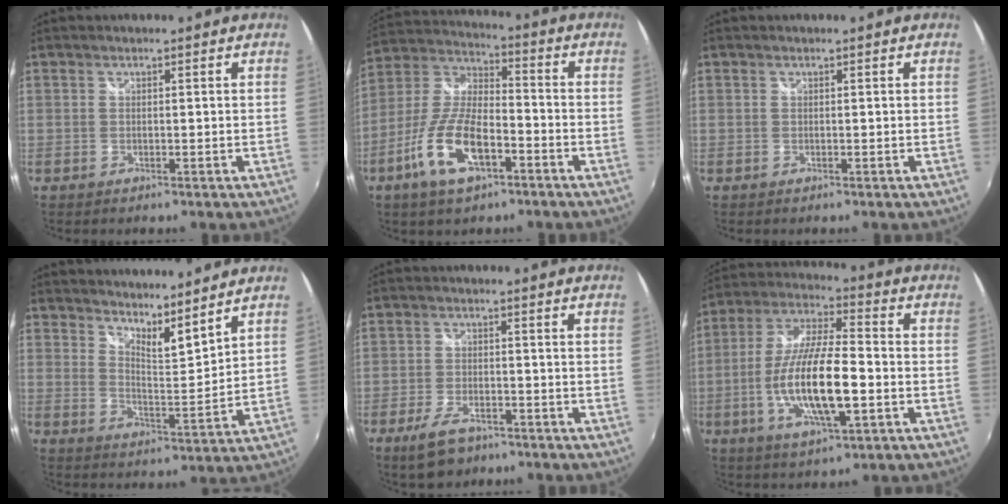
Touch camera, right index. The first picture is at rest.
{"total": 14.4, "force": [-6.9, 5.7, 11.3], "torque": [-0.245, -0.008, -0.131]}
{"total": 0.0}
{"total": 7.7, "force": [6.8, 0.8, 3.4], "torque": [-0.047, -0.015, 0.105]}
{"total": 7.1, "force": [-4.9, 3.5, 3.8], "torque": [-0.099, -0.007, -0.085]}
{"total": 16.4, "force": [-4.2, 4.3, 15.3], "torque": [-0.306, -0.010, -0.077]}